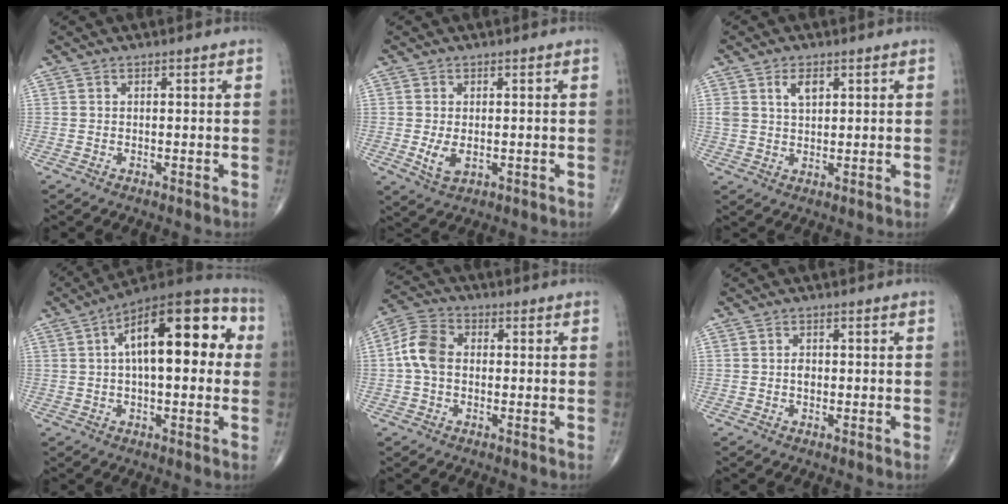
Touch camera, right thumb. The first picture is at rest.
{"total": 3.7, "force": [-0.5, 2.0, 3.0], "torque": [-0.056, -0.009, -0.004]}
{"total": 4.0, "force": [1.8, 2.2, 2.8], "torque": [-0.044, -0.007, 0.036]}
{"total": 20.1, "force": [4.0, 8.6, 17.7], "torque": [-0.244, 0.034, 0.049]}
{"total": 7.4, "force": [0.0, 5.2, 5.3], "torque": [-0.104, 0.024, -0.010]}
{"total": 1.4, "force": [-0.1, 1.0, 1.1], "torque": [-0.015, 0.002, -0.002]}